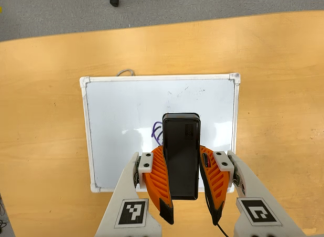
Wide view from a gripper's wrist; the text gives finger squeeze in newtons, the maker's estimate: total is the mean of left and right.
{"total": 9.1, "left": 6.7, "right": 11.5}